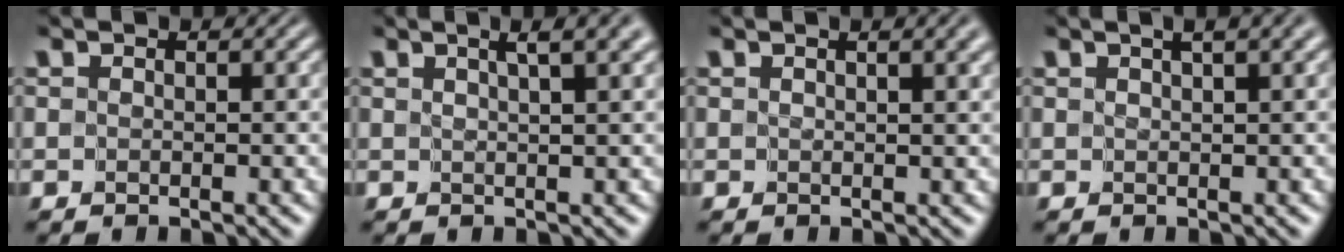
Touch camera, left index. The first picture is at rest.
{"total": 5.7, "force": [3.4, 1.9, 4.1], "torque": [-0.025, 0.029, 0.014]}
{"total": 6.1, "force": [3.2, 2.6, 4.4], "torque": [-0.022, 0.026, 0.014]}
{"total": 4.7, "force": [2.8, 1.6, 3.4], "torque": [-0.024, 0.018, 0.015]}